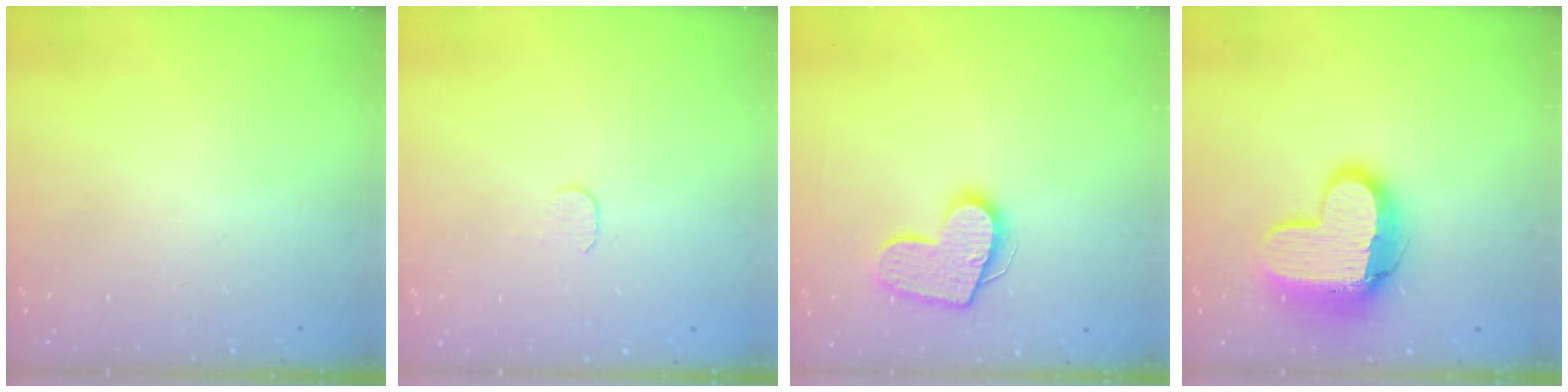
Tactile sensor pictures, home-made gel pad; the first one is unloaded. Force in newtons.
{"total": 3.7, "press": 3.7, "slide": 0.4}
{"total": 13.9, "press": 13.8, "slide": 1.1}
{"total": 14.2, "press": 14.2, "slide": 1.1}